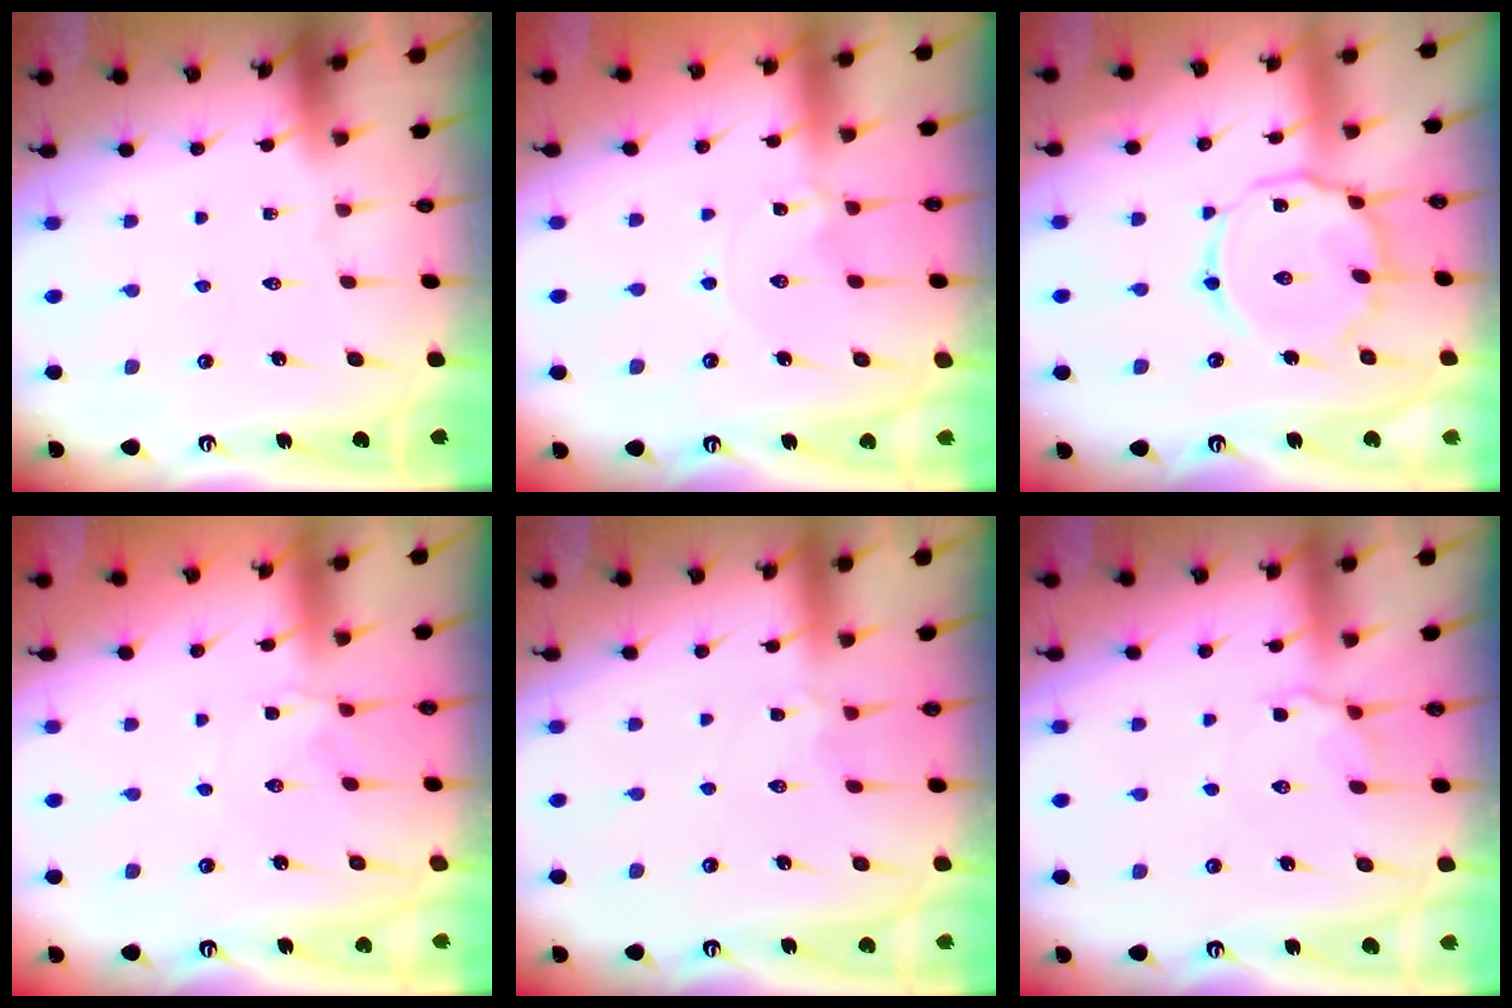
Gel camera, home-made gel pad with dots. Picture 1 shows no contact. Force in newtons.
{"total": 0.0}
{"total": 11.2, "press": 11.2, "slide": 0.7}
{"total": 1.8, "press": 1.8, "slide": 0.3}
{"total": 1.9, "press": 1.8, "slide": 0.5}
{"total": 4.5, "press": 4.4, "slide": 1.2}